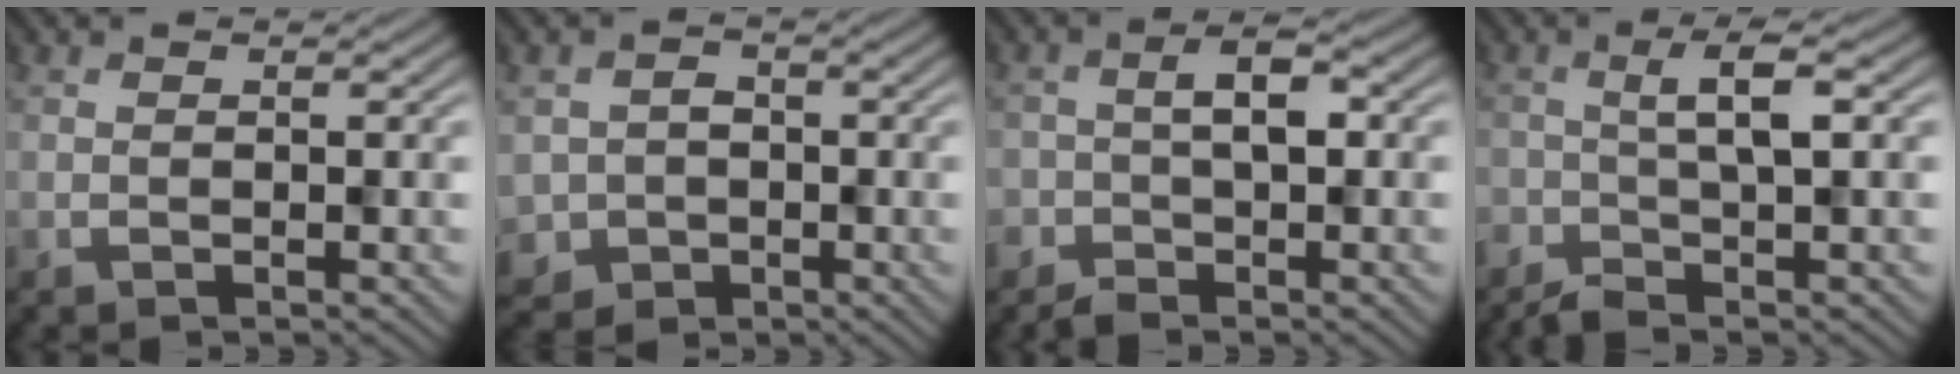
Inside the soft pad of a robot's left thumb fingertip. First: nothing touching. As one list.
[{"total": 4.3, "force": [-1.3, 3.9, 1.1], "torque": [-0.033, -0.014, -0.029]}, {"total": 3.5, "force": [-1.5, 2.2, 2.2], "torque": [-0.036, 0.006, -0.035]}, {"total": 2.7, "force": [-1.1, 0.1, 2.5], "torque": [-0.043, 0.008, -0.033]}]